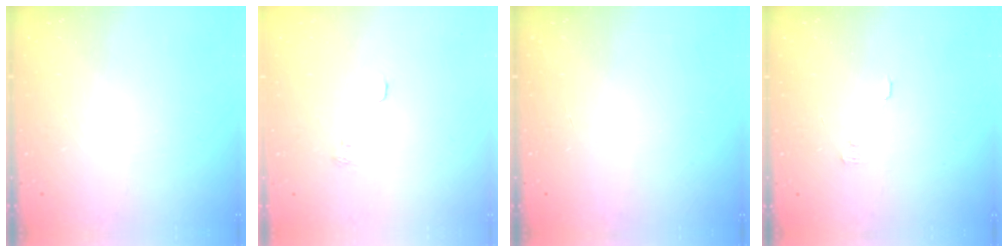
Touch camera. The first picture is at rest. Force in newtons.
{"total": 2.0, "press": 1.5, "slide": 1.3}
{"total": 0.0}
{"total": 2.1, "press": 2.1, "slide": 0.3}